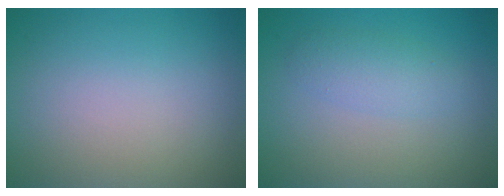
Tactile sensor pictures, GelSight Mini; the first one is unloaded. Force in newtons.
{"total": 2.2, "press": 2.2, "slide": 0.1}